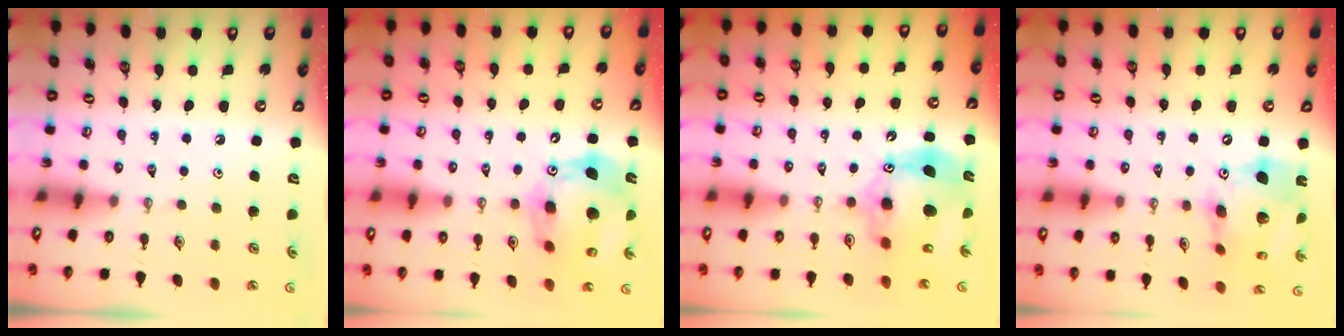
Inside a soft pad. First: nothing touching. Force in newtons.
{"total": 17.8, "press": 17.6, "slide": 2.5}
{"total": 15.4, "press": 15.3, "slide": 1.6}
{"total": 18.2, "press": 18.1, "slide": 2.3}